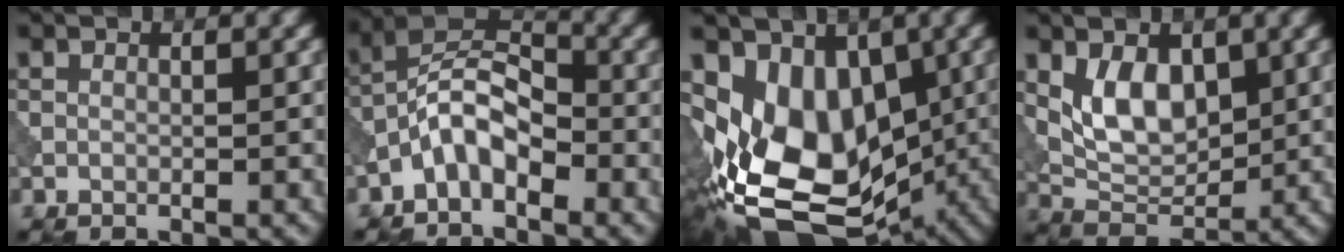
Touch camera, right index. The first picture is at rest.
{"total": 4.7, "force": [-2.6, 2.2, 3.3], "torque": [-0.061, 0.018, -0.057]}
{"total": 15.0, "force": [-2.8, 10.3, 10.6], "torque": [-0.151, -0.011, -0.027]}
{"total": 5.2, "force": [1.4, 3.1, 3.9], "torque": [-0.069, -0.006, 0.028]}